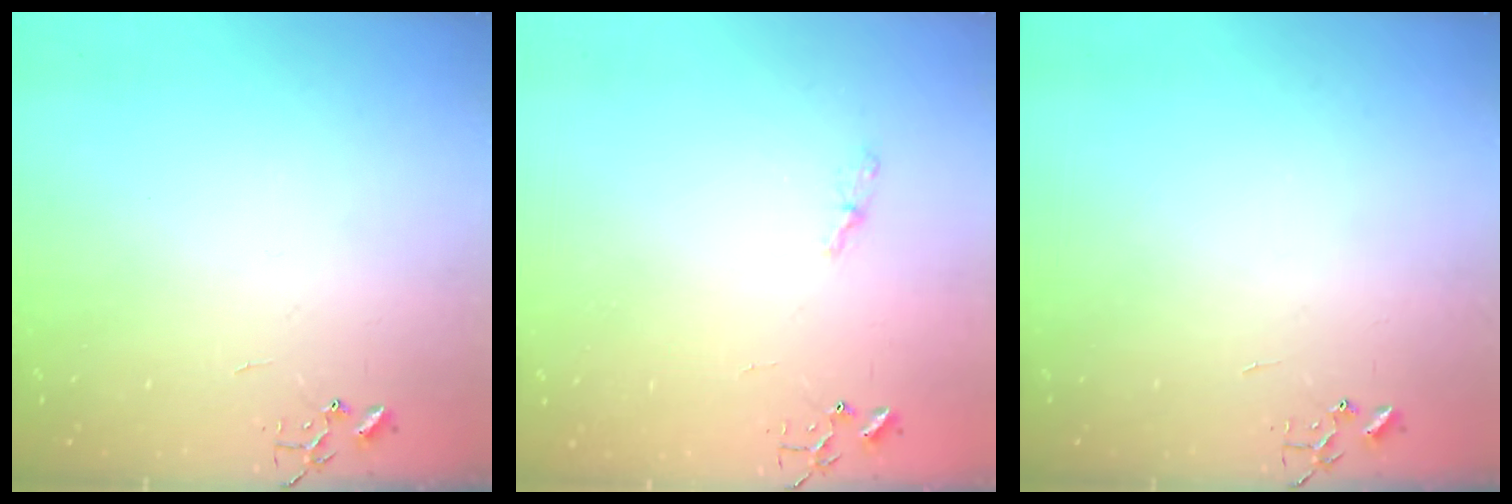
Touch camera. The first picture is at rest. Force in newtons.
{"total": 4.4, "press": 4.4, "slide": 0.6}
{"total": 0.0}